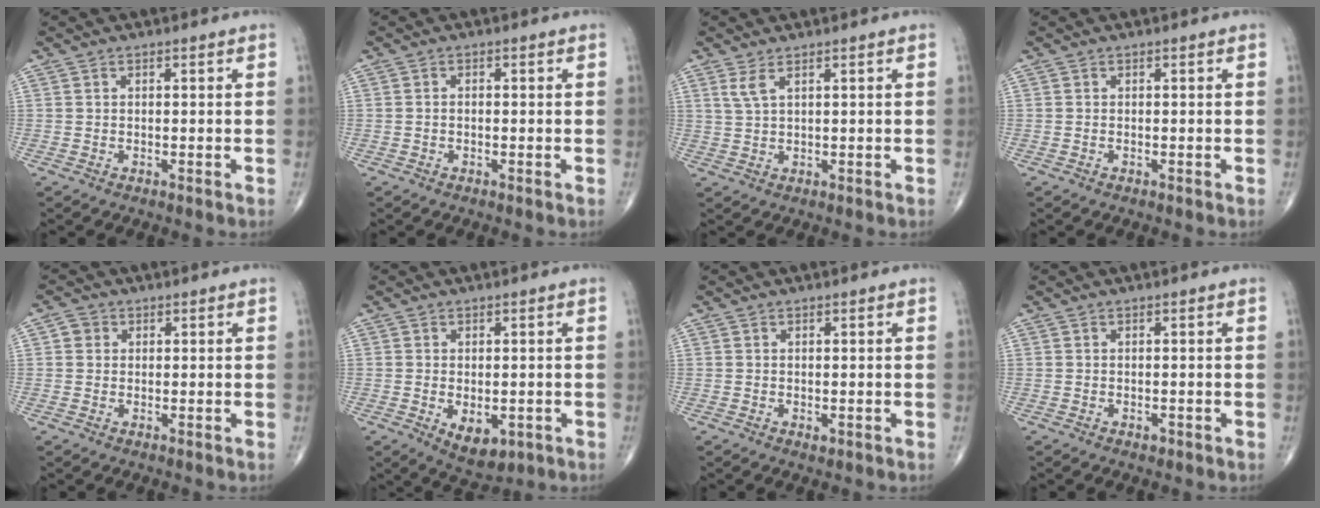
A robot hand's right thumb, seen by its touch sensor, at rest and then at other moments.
{"total": 0.7, "force": [-0.2, 0.5, 0.5], "torque": [-0.009, 0.002, -0.005]}
{"total": 2.5, "force": [1.4, 0.6, 1.9], "torque": [-0.049, -0.001, 0.037]}
{"total": 0.0}
{"total": 2.2, "force": [0.5, 2.0, 0.7], "torque": [-0.002, 0.001, 0.004]}
{"total": 6.4, "force": [-1.7, 3.7, 4.9], "torque": [-0.064, -0.005, -0.011]}
{"total": 0.7, "force": [-0.1, 0.5, 0.6], "torque": [-0.009, -0.003, 0.000]}
{"total": 0.8, "force": [-0.4, 0.5, 0.5], "torque": [-0.007, -0.001, -0.005]}